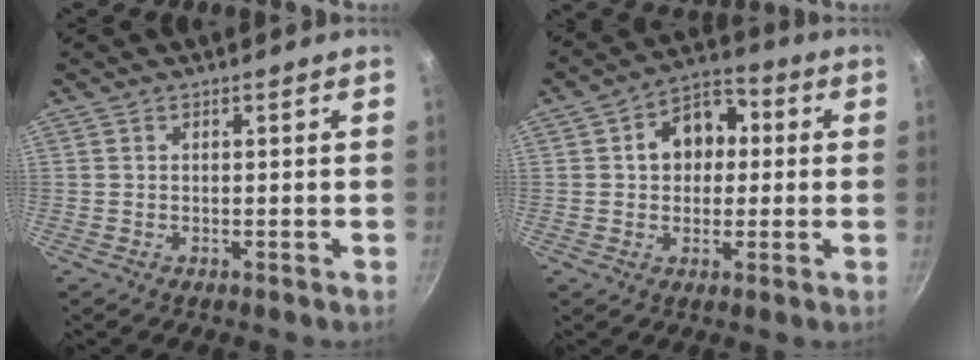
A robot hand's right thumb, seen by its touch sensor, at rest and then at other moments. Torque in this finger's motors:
{"motor_torque": [-0.56, 0.76, 0.09, 0.12, 0.04]}